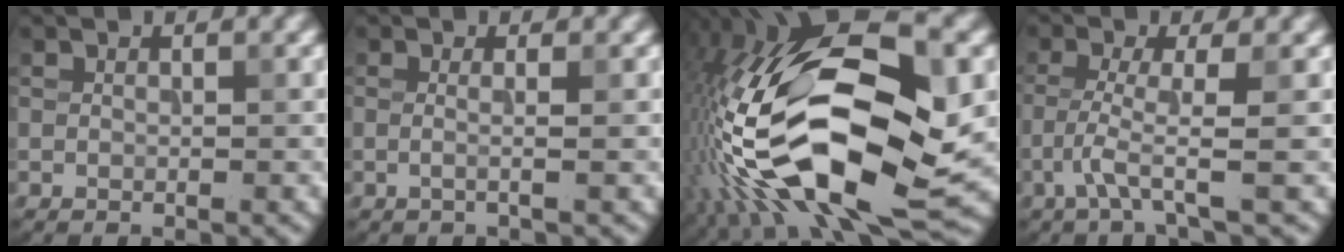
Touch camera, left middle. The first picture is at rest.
{"total": 1.9, "force": [0.1, 0.7, 1.8], "torque": [-0.018, -0.007, -0.019]}
{"total": 18.2, "force": [-2.9, 7.8, 16.2], "torque": [-0.311, 0.020, -0.062]}
{"total": 3.1, "force": [-1.1, 0.1, 2.9], "torque": [-0.059, 0.004, -0.029]}